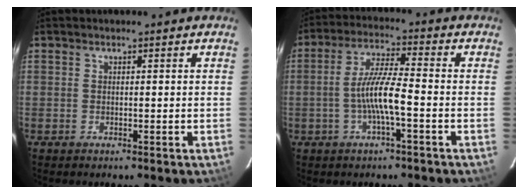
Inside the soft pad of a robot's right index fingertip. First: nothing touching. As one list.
[{"total": 7.7, "force": [-2.3, 0.6, 7.3], "torque": [-0.149, 0.006, -0.044]}]